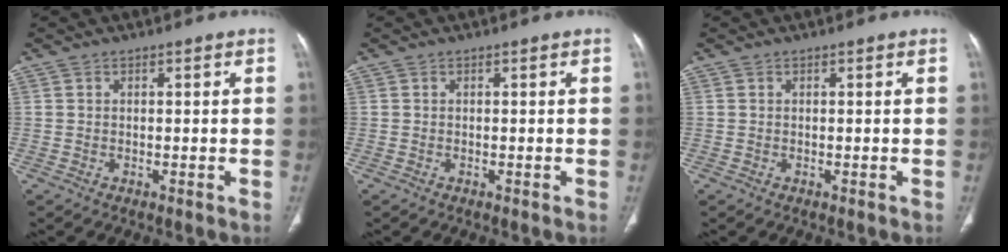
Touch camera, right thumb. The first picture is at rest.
{"total": 0.0}
{"total": 0.0}